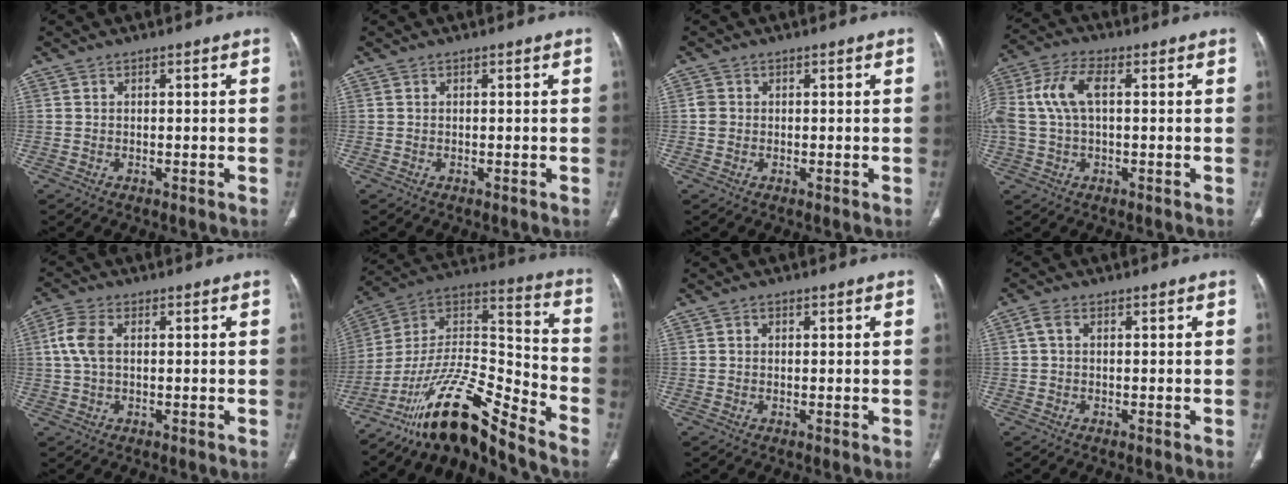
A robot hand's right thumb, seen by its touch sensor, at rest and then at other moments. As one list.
[{"total": 0.0}, {"total": 1.8, "force": [0.0, 1.6, 0.7], "torque": [-0.008, 0.003, -0.001]}, {"total": 11.5, "force": [1.7, 6.2, 9.5], "torque": [-0.221, 0.032, 0.033]}, {"total": 5.8, "force": [0.8, 3.3, 4.7], "torque": [-0.121, 0.014, 0.014]}, {"total": 18.3, "force": [-14.9, 3.1, 10.1], "torque": [-0.167, 0.108, -0.269]}, {"total": 0.7, "force": [0.3, 0.6, 0.3], "torque": [0.001, 0.001, 0.003]}, {"total": 1.7, "force": [0.3, 0.9, 1.4], "torque": [-0.034, 0.007, 0.007]}]